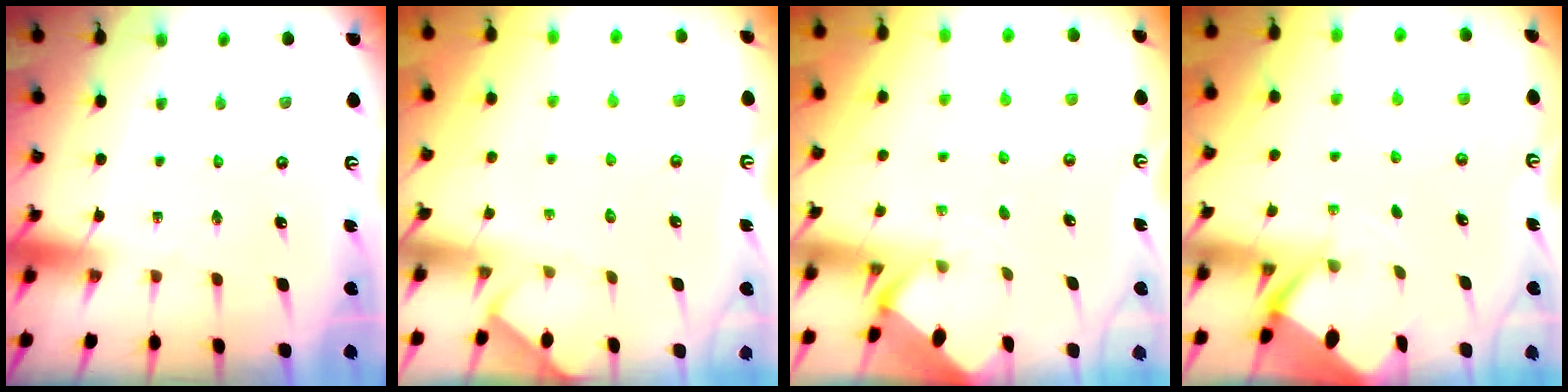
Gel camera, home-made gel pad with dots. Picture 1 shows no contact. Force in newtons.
{"total": 3.3, "press": 3.3, "slide": 0.4}
{"total": 2.0, "press": 2.0, "slide": 0.2}
{"total": 3.0, "press": 3.0, "slide": 0.2}